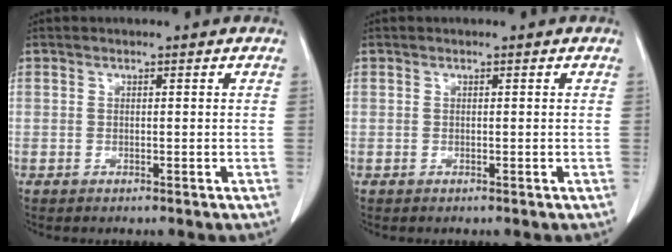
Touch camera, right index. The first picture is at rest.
{"total": 0.0}